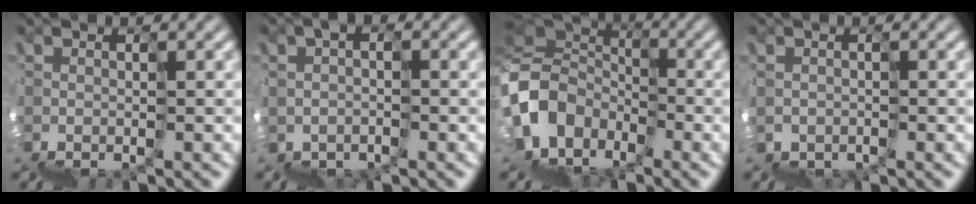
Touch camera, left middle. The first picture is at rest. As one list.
[{"total": 1.7, "force": [-0.6, 1.1, 1.2], "torque": [-0.023, -0.003, -0.005]}, {"total": 8.5, "force": [-0.9, 6.9, 4.9], "torque": [-0.119, 0.013, -0.017]}, {"total": 1.0, "force": [-0.7, 0.8, -0.1], "torque": [0.002, 0.004, -0.007]}]